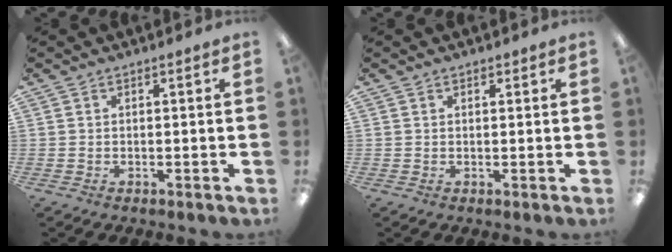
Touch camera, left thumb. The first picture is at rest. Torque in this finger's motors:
{"motor_torque": [-0.17, -0.01, -0.20, -0.08, 0.00]}